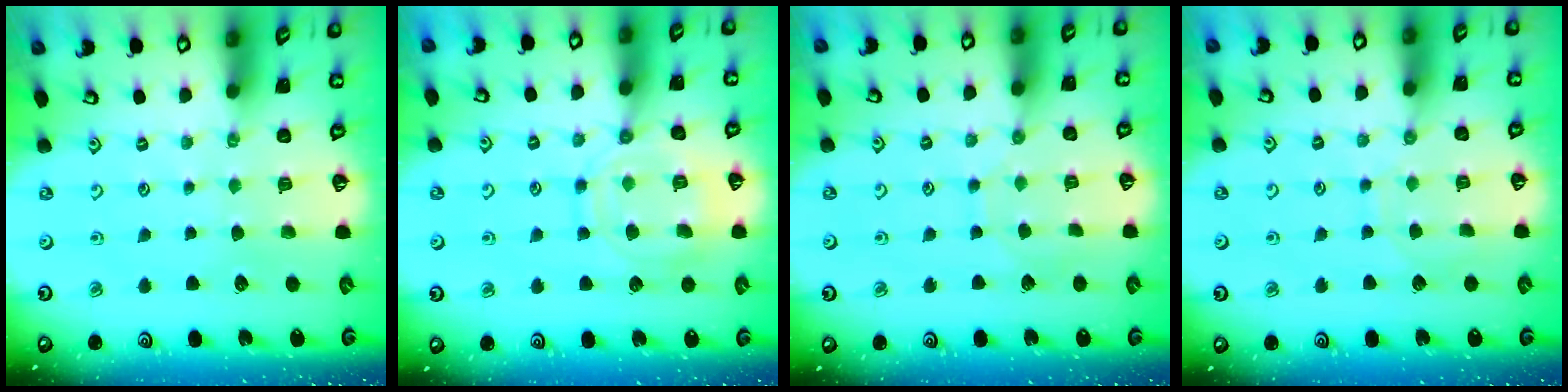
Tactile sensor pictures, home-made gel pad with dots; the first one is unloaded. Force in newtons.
{"total": 13.1, "press": 13.0, "slide": 1.2}
{"total": 5.7, "press": 5.7, "slide": 0.2}
{"total": 5.3, "press": 5.2, "slide": 0.6}